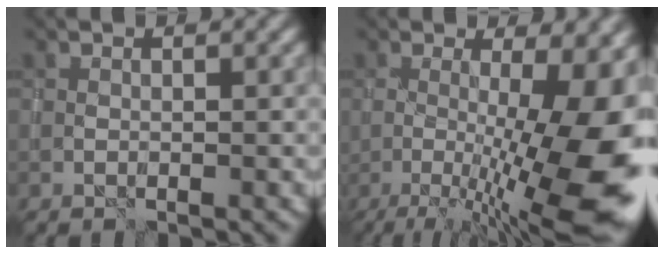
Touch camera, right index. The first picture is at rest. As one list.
[{"total": 16.7, "force": [-2.4, 4.9, 15.7], "torque": [-0.196, -0.009, -0.029]}]